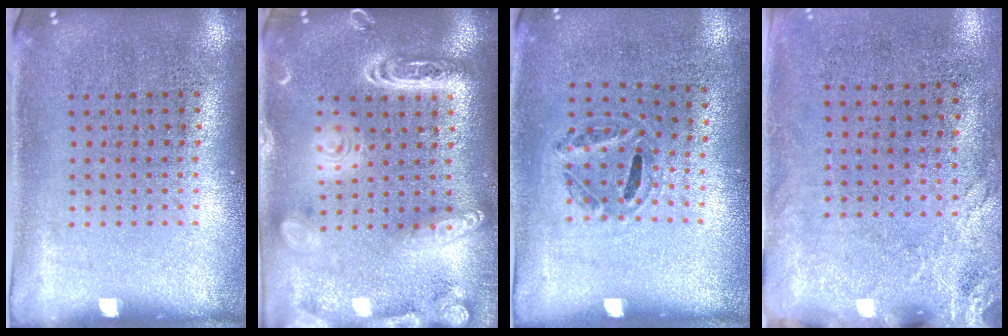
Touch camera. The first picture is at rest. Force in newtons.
{"total": 3.8, "press": 3.8, "slide": 0.3}
{"total": 1.2, "press": 0.8, "slide": 0.9}
{"total": 2.6, "press": 2.0, "slide": 1.6}